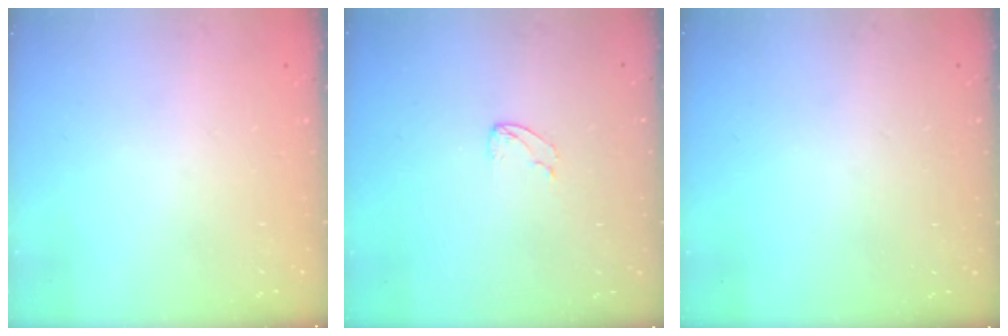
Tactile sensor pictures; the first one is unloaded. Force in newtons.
{"total": 2.5, "press": 2.5, "slide": 0.2}
{"total": 0.0}